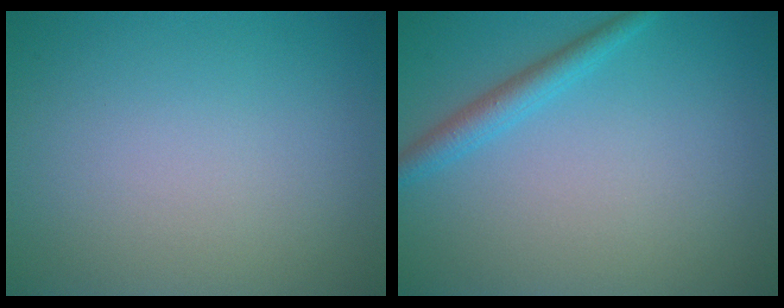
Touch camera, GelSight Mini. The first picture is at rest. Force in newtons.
{"total": 2.2, "press": 2.2, "slide": 0.1}